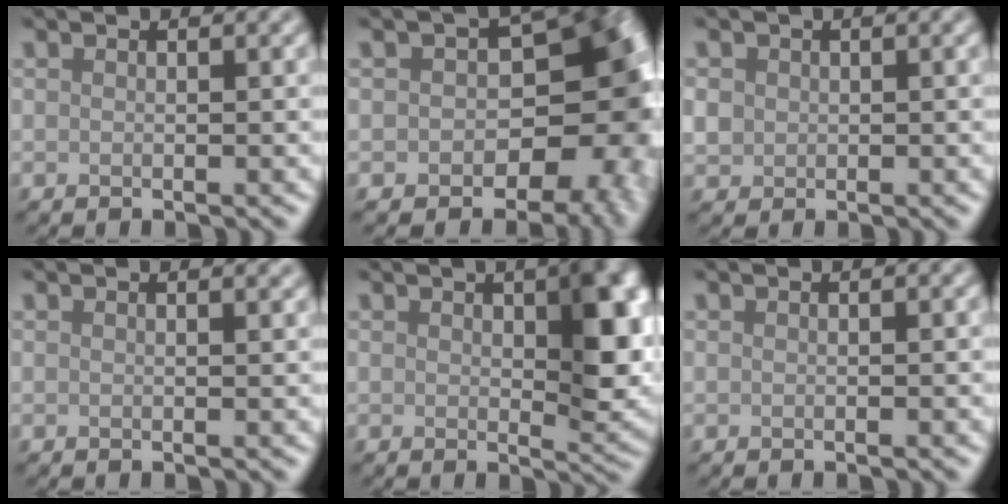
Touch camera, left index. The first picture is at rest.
{"total": 13.5, "force": [-2.1, 8.9, 9.9], "torque": [-0.076, -0.017, -0.021]}
{"total": 1.4, "force": [0.1, 1.4, 0.4], "torque": [-0.008, -0.002, 0.002]}
{"total": 1.4, "force": [1.2, 0.5, 0.6], "torque": [-0.003, -0.002, 0.004]}
{"total": 7.6, "force": [1.5, 3.1, 6.8], "torque": [-0.082, -0.001, 0.029]}
{"total": 0.0}